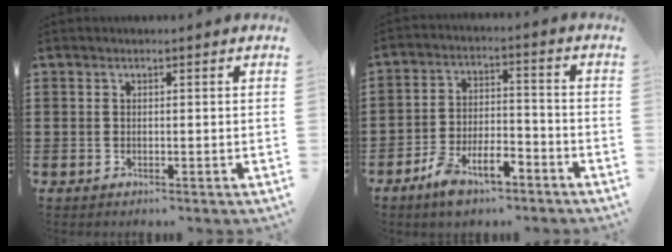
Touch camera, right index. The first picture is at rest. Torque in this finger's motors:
{"motor_torque": [1.10, -1.04, 0.22, 0.08]}